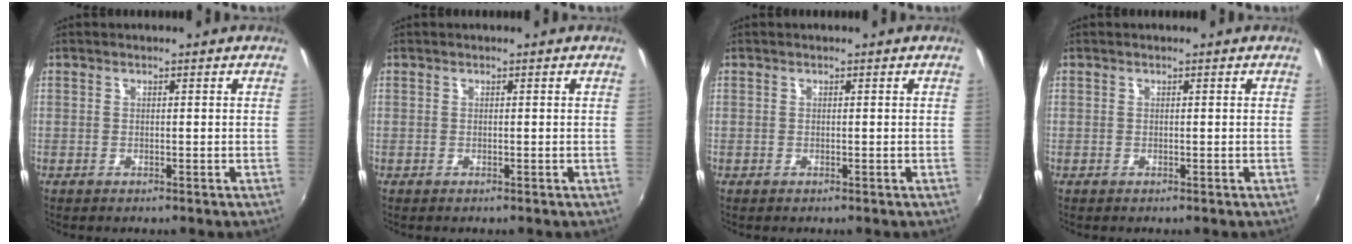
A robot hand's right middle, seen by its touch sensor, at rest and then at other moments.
{"total": 0.0}
{"total": 0.0}
{"total": 0.0}